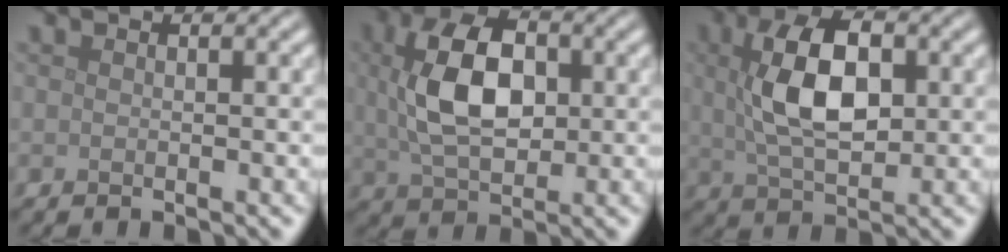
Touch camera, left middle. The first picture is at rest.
{"total": 7.7, "force": [1.0, 4.6, 6.1], "torque": [-0.122, 0.012, 0.016]}
{"total": 7.3, "force": [1.2, 3.7, 6.1], "torque": [-0.120, 0.010, 0.021]}